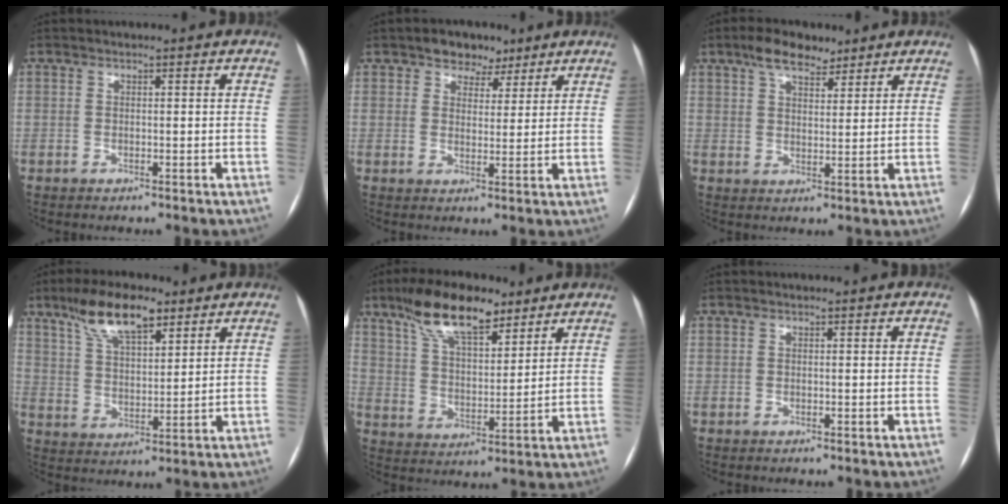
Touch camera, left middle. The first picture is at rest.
{"total": 5.3, "force": [3.7, 3.4, 1.7], "torque": [-0.015, 0.009, 0.056]}
{"total": 6.6, "force": [4.9, 2.9, 3.5], "torque": [-0.060, 0.015, 0.084]}
{"total": 11.0, "force": [7.5, 3.6, 7.3], "torque": [-0.137, 0.016, 0.139]}
{"total": 13.2, "force": [9.4, 4.5, 8.2], "torque": [-0.150, 0.018, 0.169]}
{"total": 0.0}